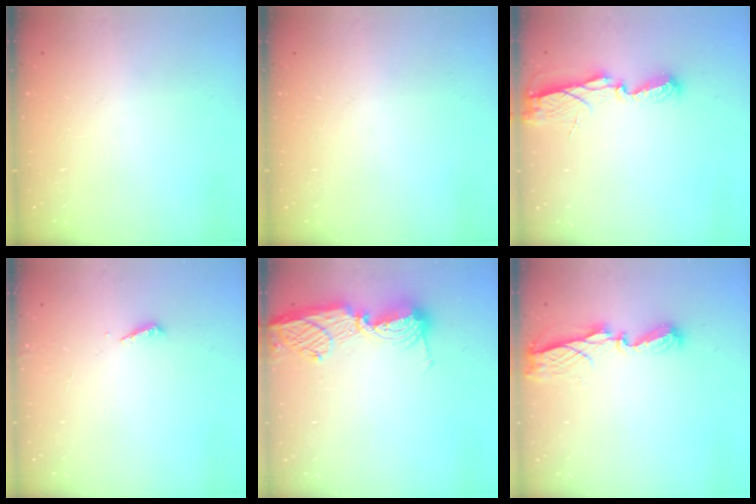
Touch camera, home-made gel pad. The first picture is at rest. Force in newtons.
{"total": 0.0}
{"total": 6.3, "press": 6.2, "slide": 0.4}
{"total": 2.0, "press": 2.0, "slide": 0.2}
{"total": 12.7, "press": 12.6, "slide": 1.2}
{"total": 7.5, "press": 7.5, "slide": 0.5}